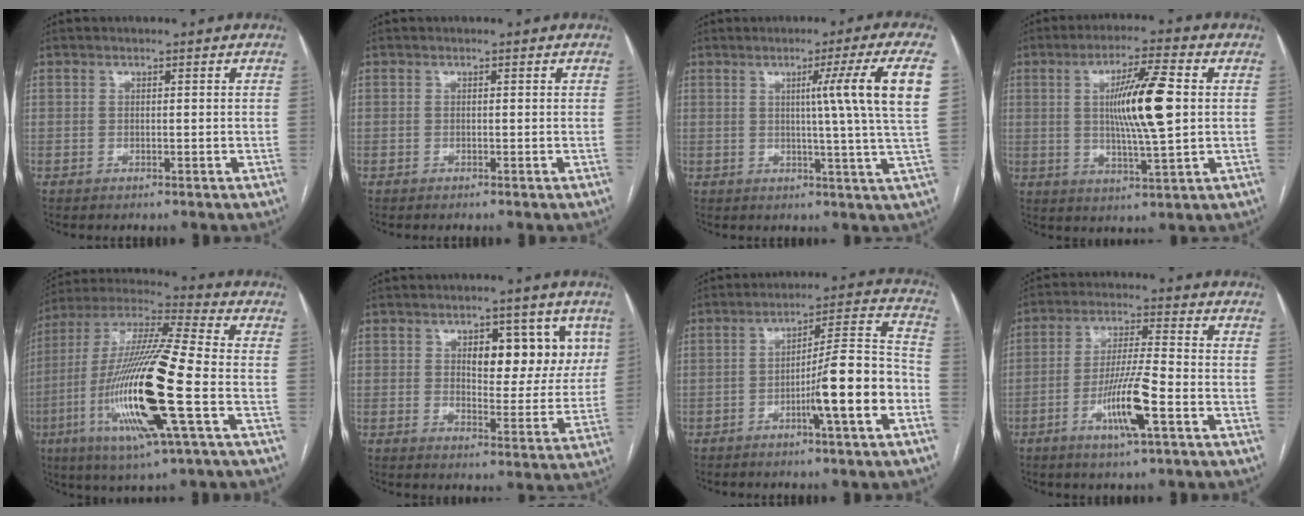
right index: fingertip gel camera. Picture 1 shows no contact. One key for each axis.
{"total": 0.0}
{"total": 11.1, "fx": 2.9, "fy": -3.1, "fz": 10.3, "tx": -0.139, "ty": -0.007, "tz": 0.043}
{"total": 11.5, "fx": 1.5, "fy": 0.6, "fz": 11.4, "tx": -0.198, "ty": -0.002, "tz": 0.025}
{"total": 21.8, "fx": -5.9, "fy": 1.4, "fz": 21.0, "tx": -0.444, "ty": -0.026, "tz": -0.114}
{"total": 9.6, "fx": 3.7, "fy": 4.7, "fz": 7.6, "tx": -0.086, "ty": 0.012, "tz": 0.051}
{"total": 12.5, "fx": -4.7, "fy": 0.1, "fz": 11.5, "tx": -0.172, "ty": 0.013, "tz": -0.073}
{"total": 9.7, "fx": -3.9, "fy": 0.3, "fz": 8.9, "tx": -0.169, "ty": -0.009, "tz": -0.072}